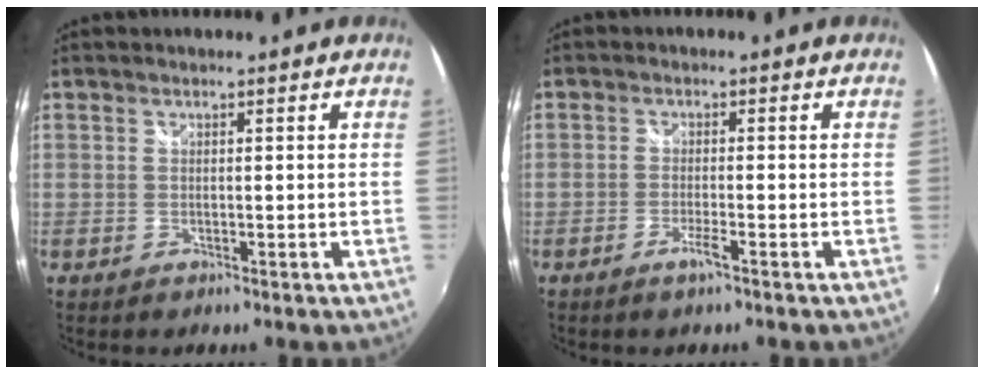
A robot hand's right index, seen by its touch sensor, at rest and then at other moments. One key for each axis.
{"total": 2.1, "fx": -1.3, "fy": -0.1, "fz": 1.6, "tx": -0.037, "ty": -0.003, "tz": -0.029}